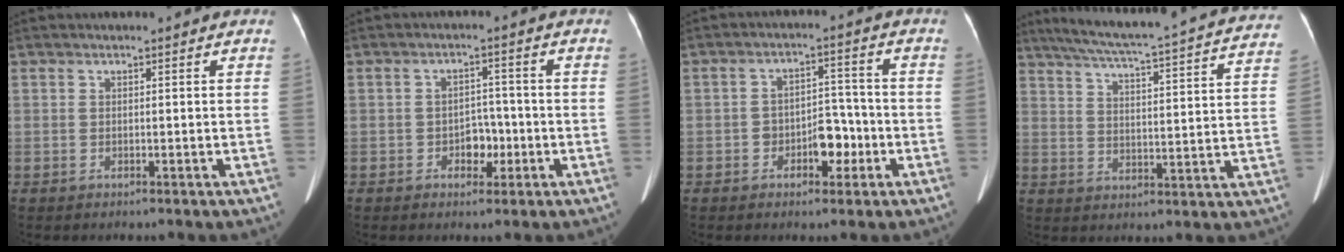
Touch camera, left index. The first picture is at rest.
{"total": 3.7, "force": [-1.5, 2.5, 2.3], "torque": [-0.032, 0.005, -0.024]}
{"total": 5.4, "force": [-2.4, 3.1, 3.8], "torque": [-0.056, 0.018, -0.037]}
{"total": 27.6, "force": [24.8, 1.5, 11.9], "torque": [-0.192, -0.035, 0.309]}